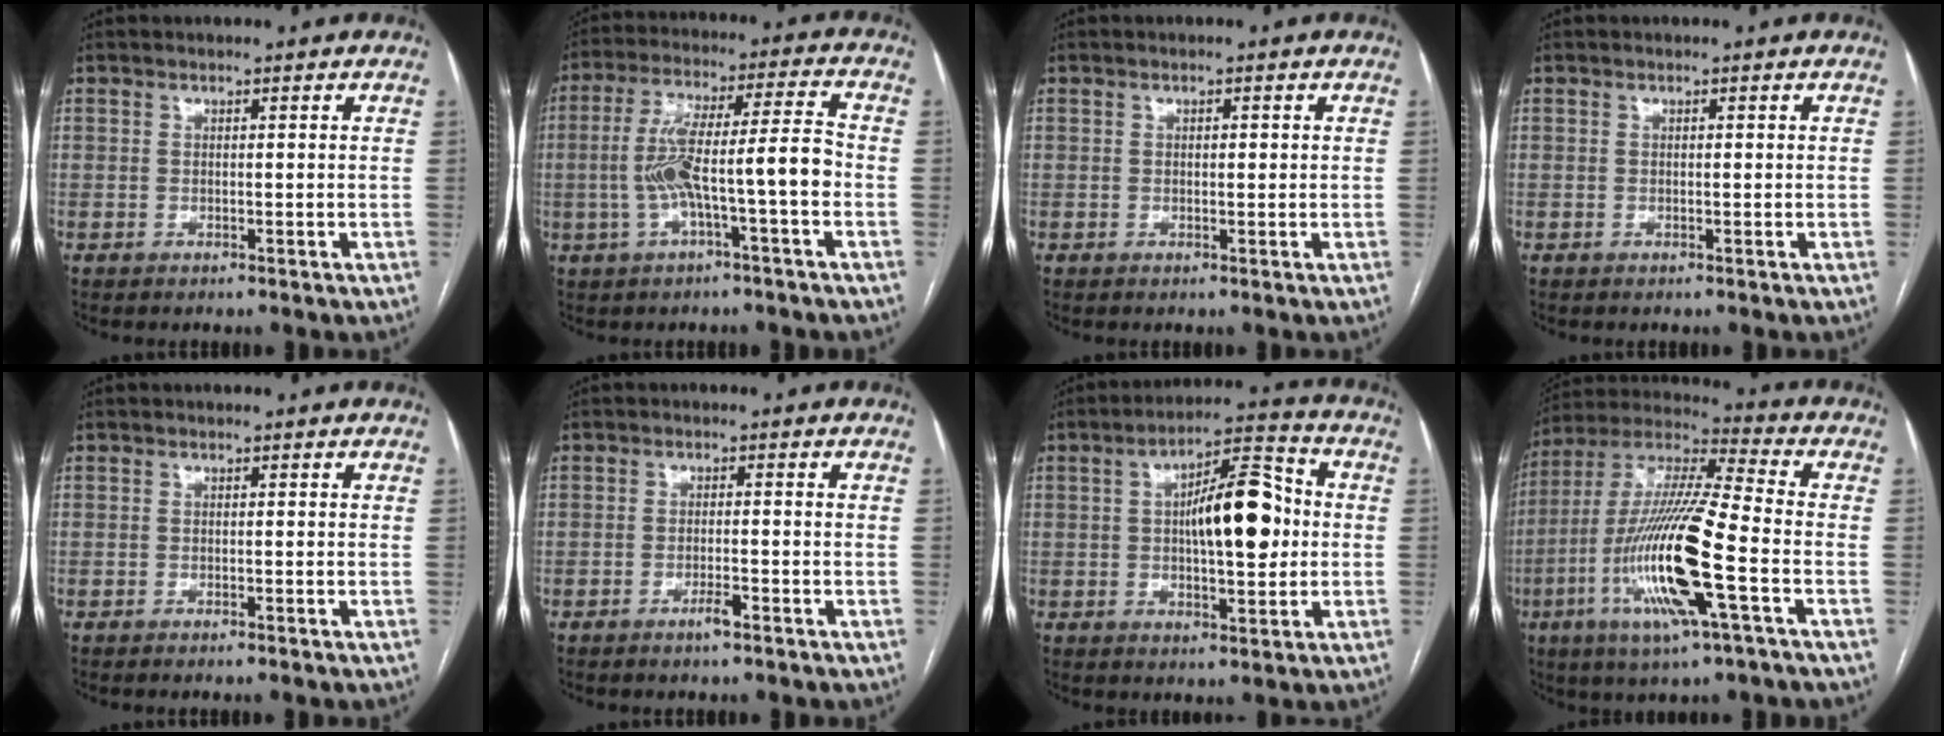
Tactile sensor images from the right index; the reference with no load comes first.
{"total": 11.3, "force": [-2.4, 0.8, 11.0], "torque": [-0.206, 0.033, -0.041]}
{"total": 1.0, "force": [0.2, 0.4, 0.9], "torque": [-0.014, 0.001, 0.004]}
{"total": 0.0}
{"total": 0.6, "force": [-0.4, -0.2, 0.3], "torque": [-0.005, 0.001, -0.009]}
{"total": 2.2, "force": [-1.4, 0.2, 1.6], "torque": [-0.029, 0.000, -0.024]}
{"total": 12.4, "force": [0.7, 3.8, 11.8], "torque": [-0.189, 0.027, 0.013]}
{"total": 19.1, "force": [-5.9, 1.3, 18.1], "torque": [-0.377, -0.016, -0.114]}